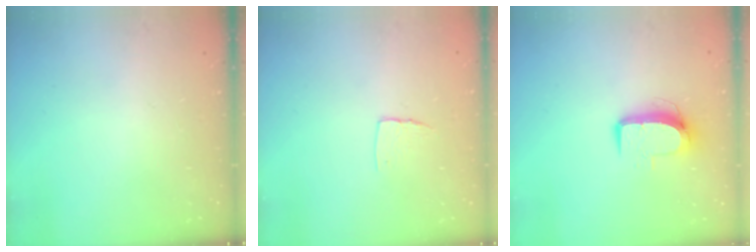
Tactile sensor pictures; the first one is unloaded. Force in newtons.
{"total": 5.1, "press": 5.1, "slide": 0.4}
{"total": 9.1, "press": 9.1, "slide": 0.9}